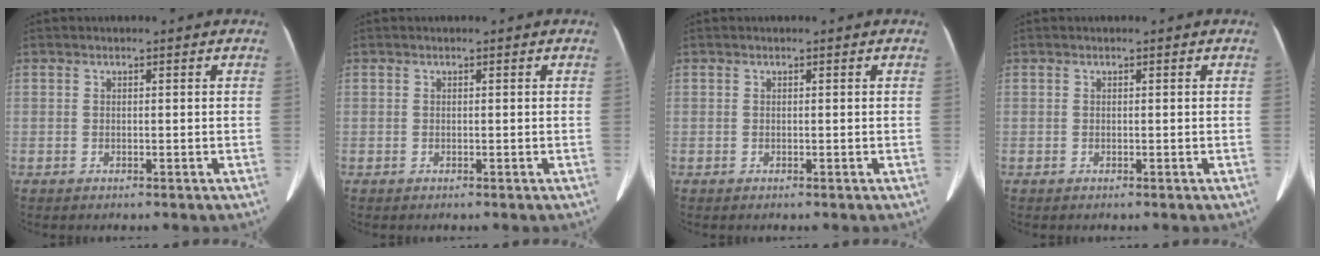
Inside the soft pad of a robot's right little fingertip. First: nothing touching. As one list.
[{"total": 0.0}, {"total": 0.0}, {"total": 0.0}]